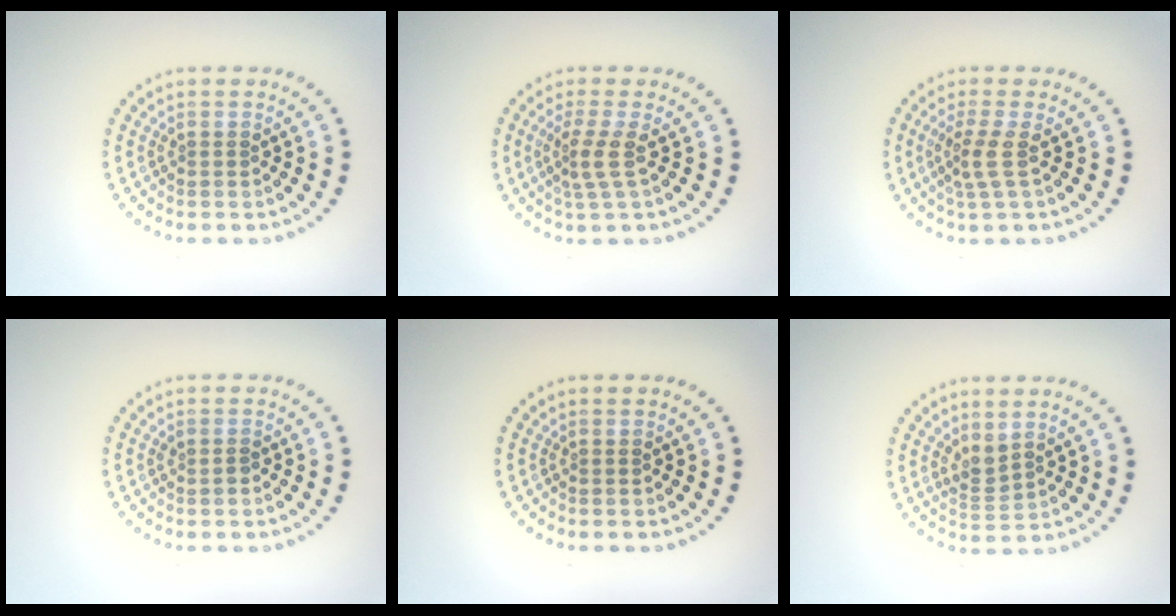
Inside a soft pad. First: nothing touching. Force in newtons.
{"total": 2.3, "press": 1.6, "slide": 1.6}
{"total": 2.2, "press": 1.6, "slide": 1.5}
{"total": 0.7, "press": 0.7, "slide": 0.2}
{"total": 0.0}
{"total": 1.6, "press": 1.3, "slide": 1.0}